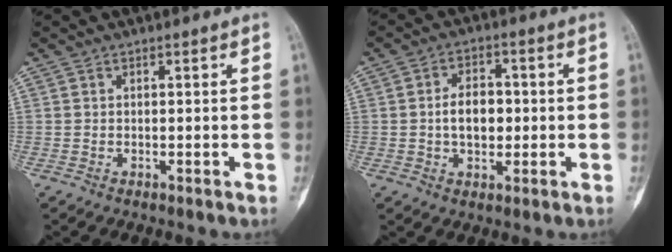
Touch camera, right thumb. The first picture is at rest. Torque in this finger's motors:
{"motor_torque": [1.14, 1.16, 0.62, -0.59, 0.24]}